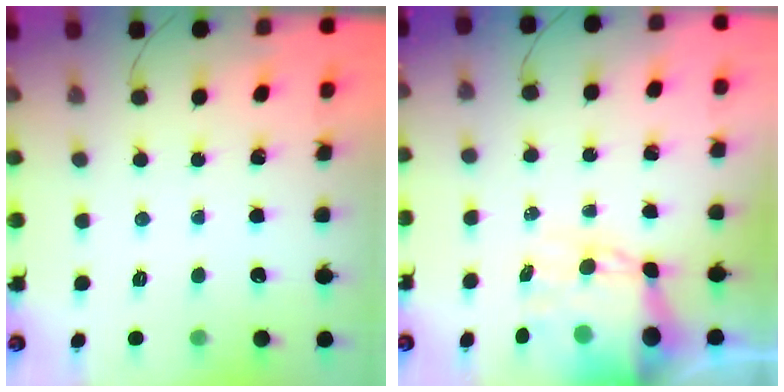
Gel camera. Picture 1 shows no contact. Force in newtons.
{"total": 11.8, "press": 11.4, "slide": 3.0}